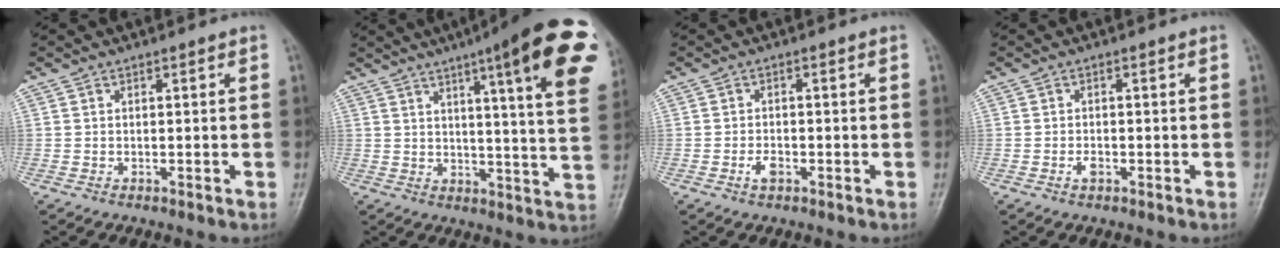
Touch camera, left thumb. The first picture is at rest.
{"total": 22.4, "force": [10.8, 3.6, 19.4], "torque": [-0.231, -0.028, 0.129]}
{"total": 2.2, "force": [-1.0, 1.2, 1.6], "torque": [-0.027, 0.007, -0.019]}
{"total": 1.5, "force": [-0.7, 0.8, 1.0], "torque": [-0.018, 0.004, -0.012]}